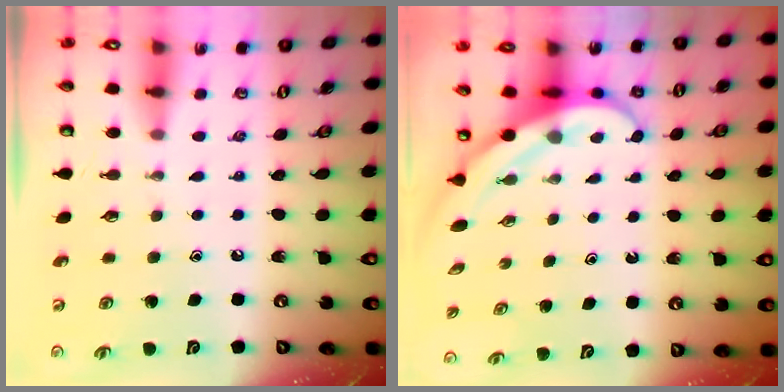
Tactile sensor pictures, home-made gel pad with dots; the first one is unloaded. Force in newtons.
{"total": 7.4, "press": 7.4, "slide": 0.8}